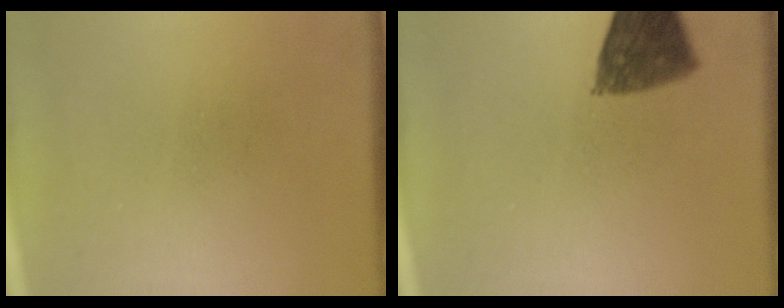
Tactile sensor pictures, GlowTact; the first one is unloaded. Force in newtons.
{"total": 9.4}